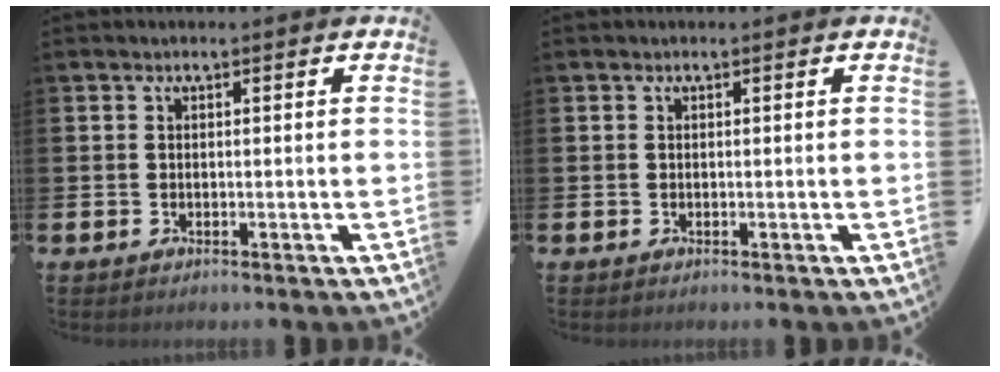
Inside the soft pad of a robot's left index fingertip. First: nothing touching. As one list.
[{"total": 0.0}]